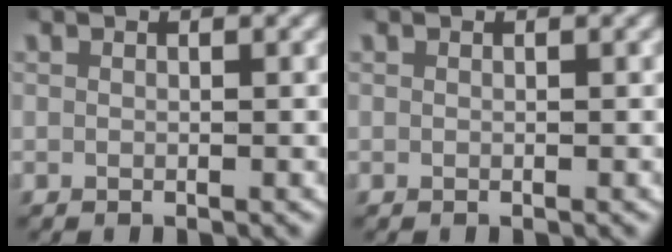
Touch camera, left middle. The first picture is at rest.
{"total": 0.0}